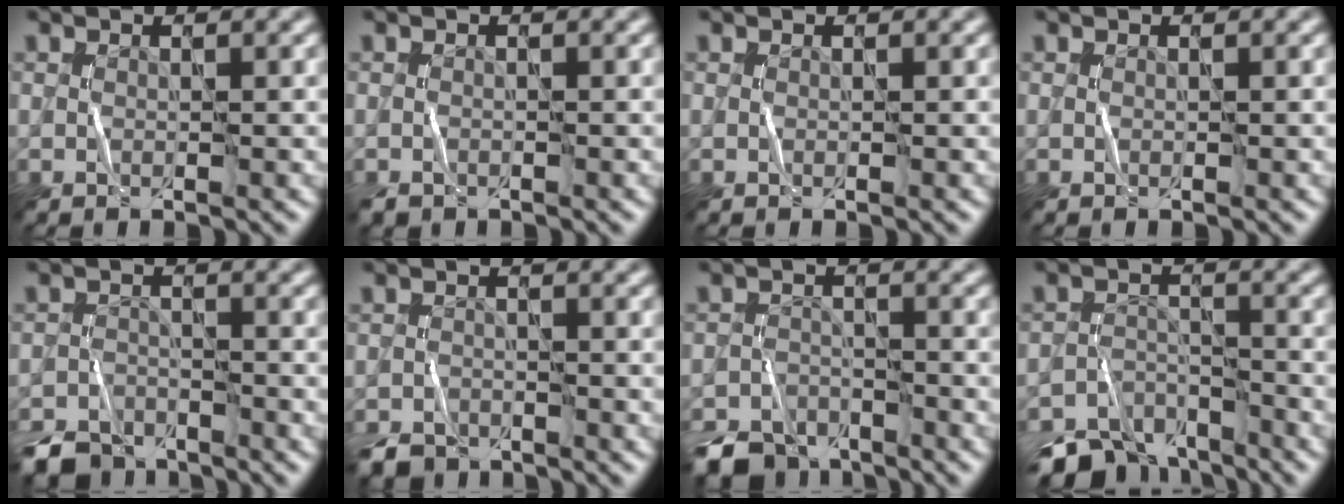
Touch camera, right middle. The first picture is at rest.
{"total": 0.8, "force": [-0.7, 0.4, 0.1], "torque": [-0.001, -0.003, -0.013]}
{"total": 0.0}
{"total": 0.0}
{"total": 4.4, "force": [-3.8, 1.9, 1.1], "torque": [-0.019, -0.007, -0.078]}
{"total": 2.9, "force": [-2.5, 1.3, 0.7], "torque": [-0.009, -0.005, -0.052]}
{"total": 5.4, "force": [-4.5, 2.5, 1.5], "torque": [-0.029, -0.009, -0.092]}
{"total": 7.7, "force": [-6.5, 3.2, 2.7], "torque": [-0.046, -0.014, -0.118]}